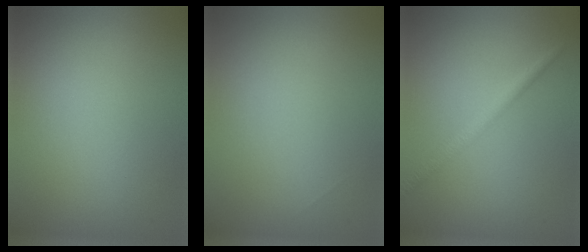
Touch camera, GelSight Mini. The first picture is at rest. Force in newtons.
{"total": 0.0}
{"total": 2.1, "press": 2.1, "slide": 0.0}